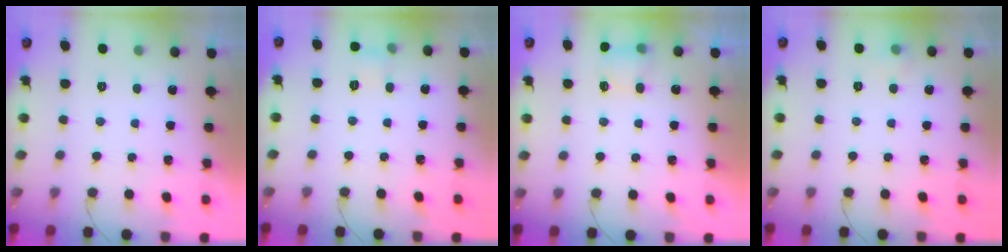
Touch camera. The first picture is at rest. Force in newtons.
{"total": 4.7, "press": 4.5, "slide": 1.3}
{"total": 5.3, "press": 5.1, "slide": 1.3}
{"total": 4.3, "press": 4.1, "slide": 1.4}